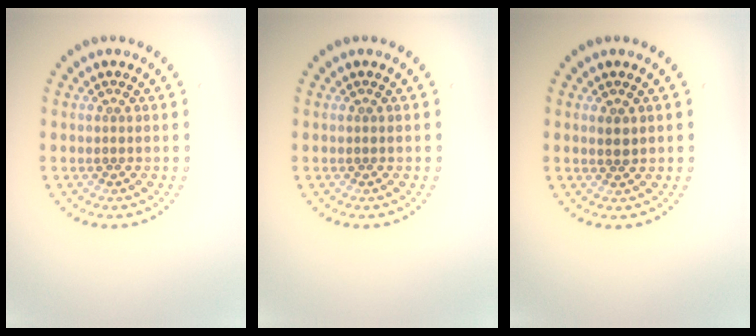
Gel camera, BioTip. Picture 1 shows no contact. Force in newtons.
{"total": 0.0}
{"total": 1.2, "press": 1.0, "slide": 0.6}